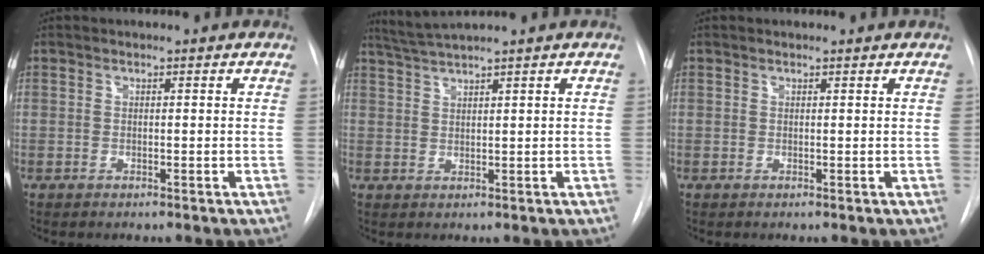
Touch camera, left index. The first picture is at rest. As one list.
[{"total": 3.8, "force": [3.3, -1.4, 1.1], "torque": [-0.031, 0.003, 0.072]}, {"total": 2.2, "force": [2.1, 0.2, 0.4], "torque": [-0.008, 0.019, 0.028]}]